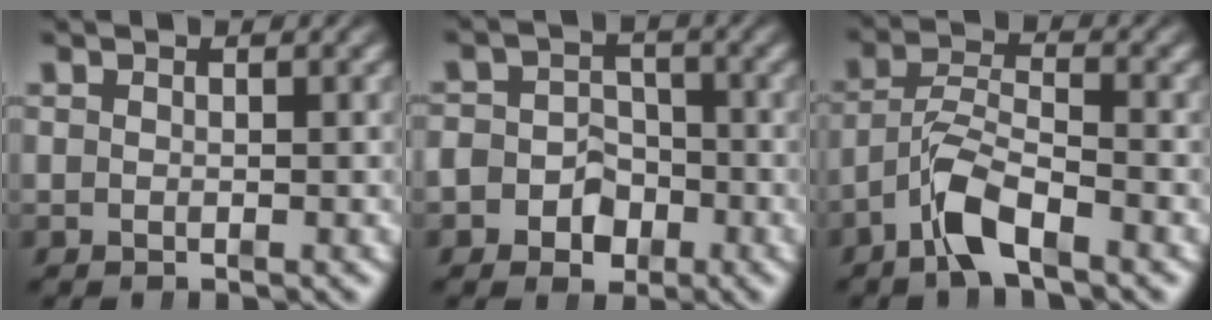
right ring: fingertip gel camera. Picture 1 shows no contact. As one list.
[{"total": 6.0, "force": [-2.2, 5.2, 2.2], "torque": [-0.032, -0.015, -0.040]}, {"total": 4.4, "force": [-2.1, 1.9, 3.3], "torque": [-0.072, -0.018, -0.034]}]